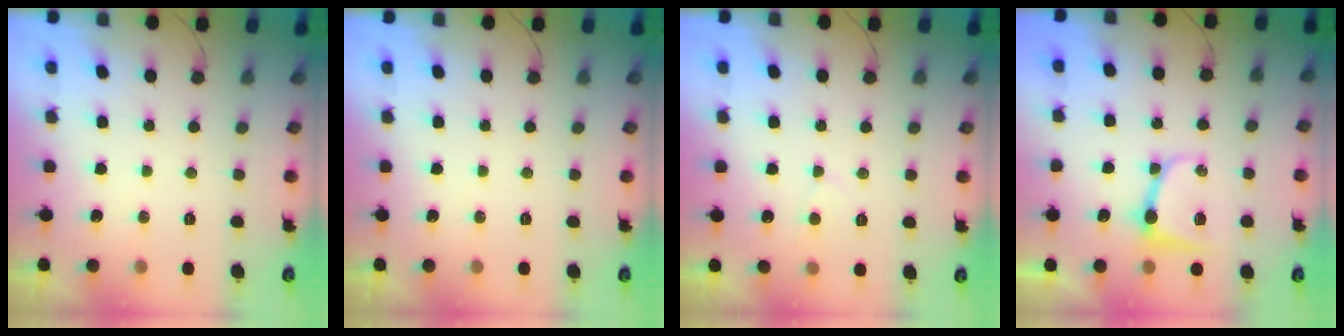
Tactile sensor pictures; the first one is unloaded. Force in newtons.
{"total": 0.0}
{"total": 2.6, "press": 2.5, "slide": 0.3}
{"total": 7.9, "press": 7.9, "slide": 0.8}